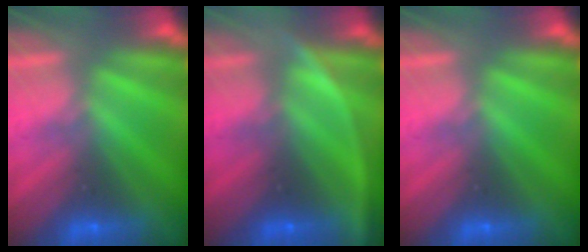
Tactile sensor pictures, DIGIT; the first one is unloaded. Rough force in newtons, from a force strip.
{"total": 3.0}
{"total": 0.0}